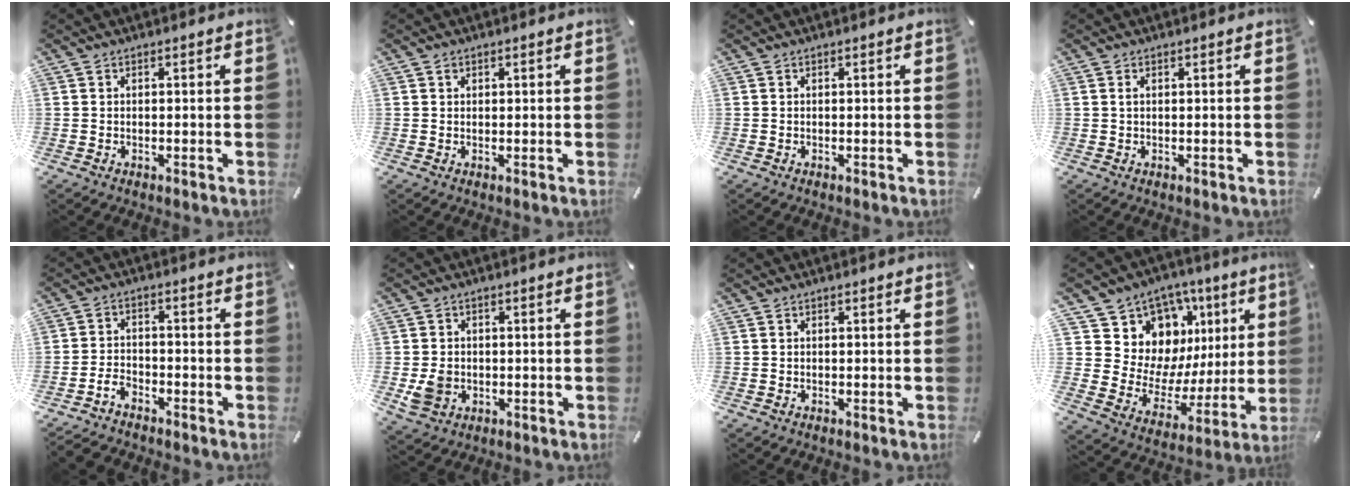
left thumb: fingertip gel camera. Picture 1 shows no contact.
{"total": 0.7, "force": [0.3, 0.6, 0.2], "torque": [0.006, -0.001, 0.004]}
{"total": 0.0}
{"total": 0.5, "force": [0.1, 0.1, 0.5], "torque": [-0.012, -0.001, 0.002]}
{"total": 4.2, "force": [-3.3, 2.0, 1.6], "torque": [-0.040, 0.016, -0.066]}
{"total": 5.2, "force": [-0.9, 4.7, 2.1], "torque": [-0.036, 0.000, -0.016]}
{"total": 0.0}
{"total": 12.1, "force": [6.8, 9.8, 2.0], "torque": [-0.026, -0.084, 0.134]}